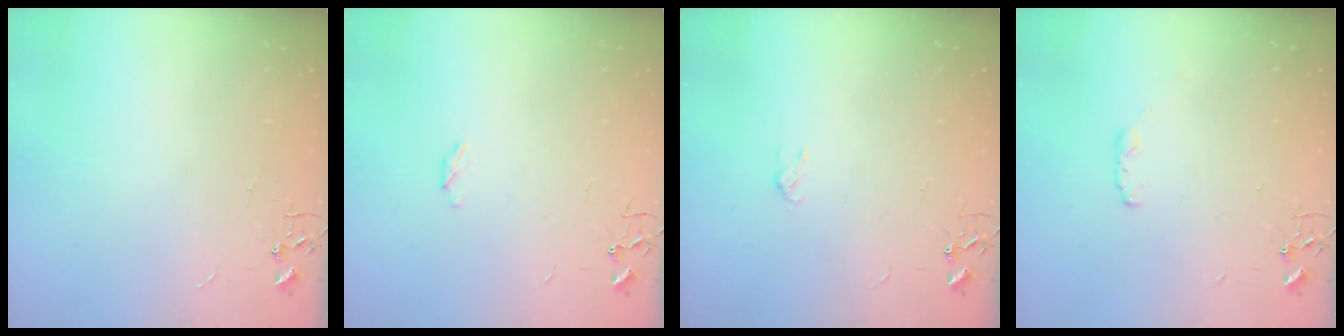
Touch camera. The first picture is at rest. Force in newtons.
{"total": 3.7, "press": 3.7, "slide": 0.5}
{"total": 3.2, "press": 3.2, "slide": 0.5}
{"total": 4.2, "press": 4.1, "slide": 0.7}